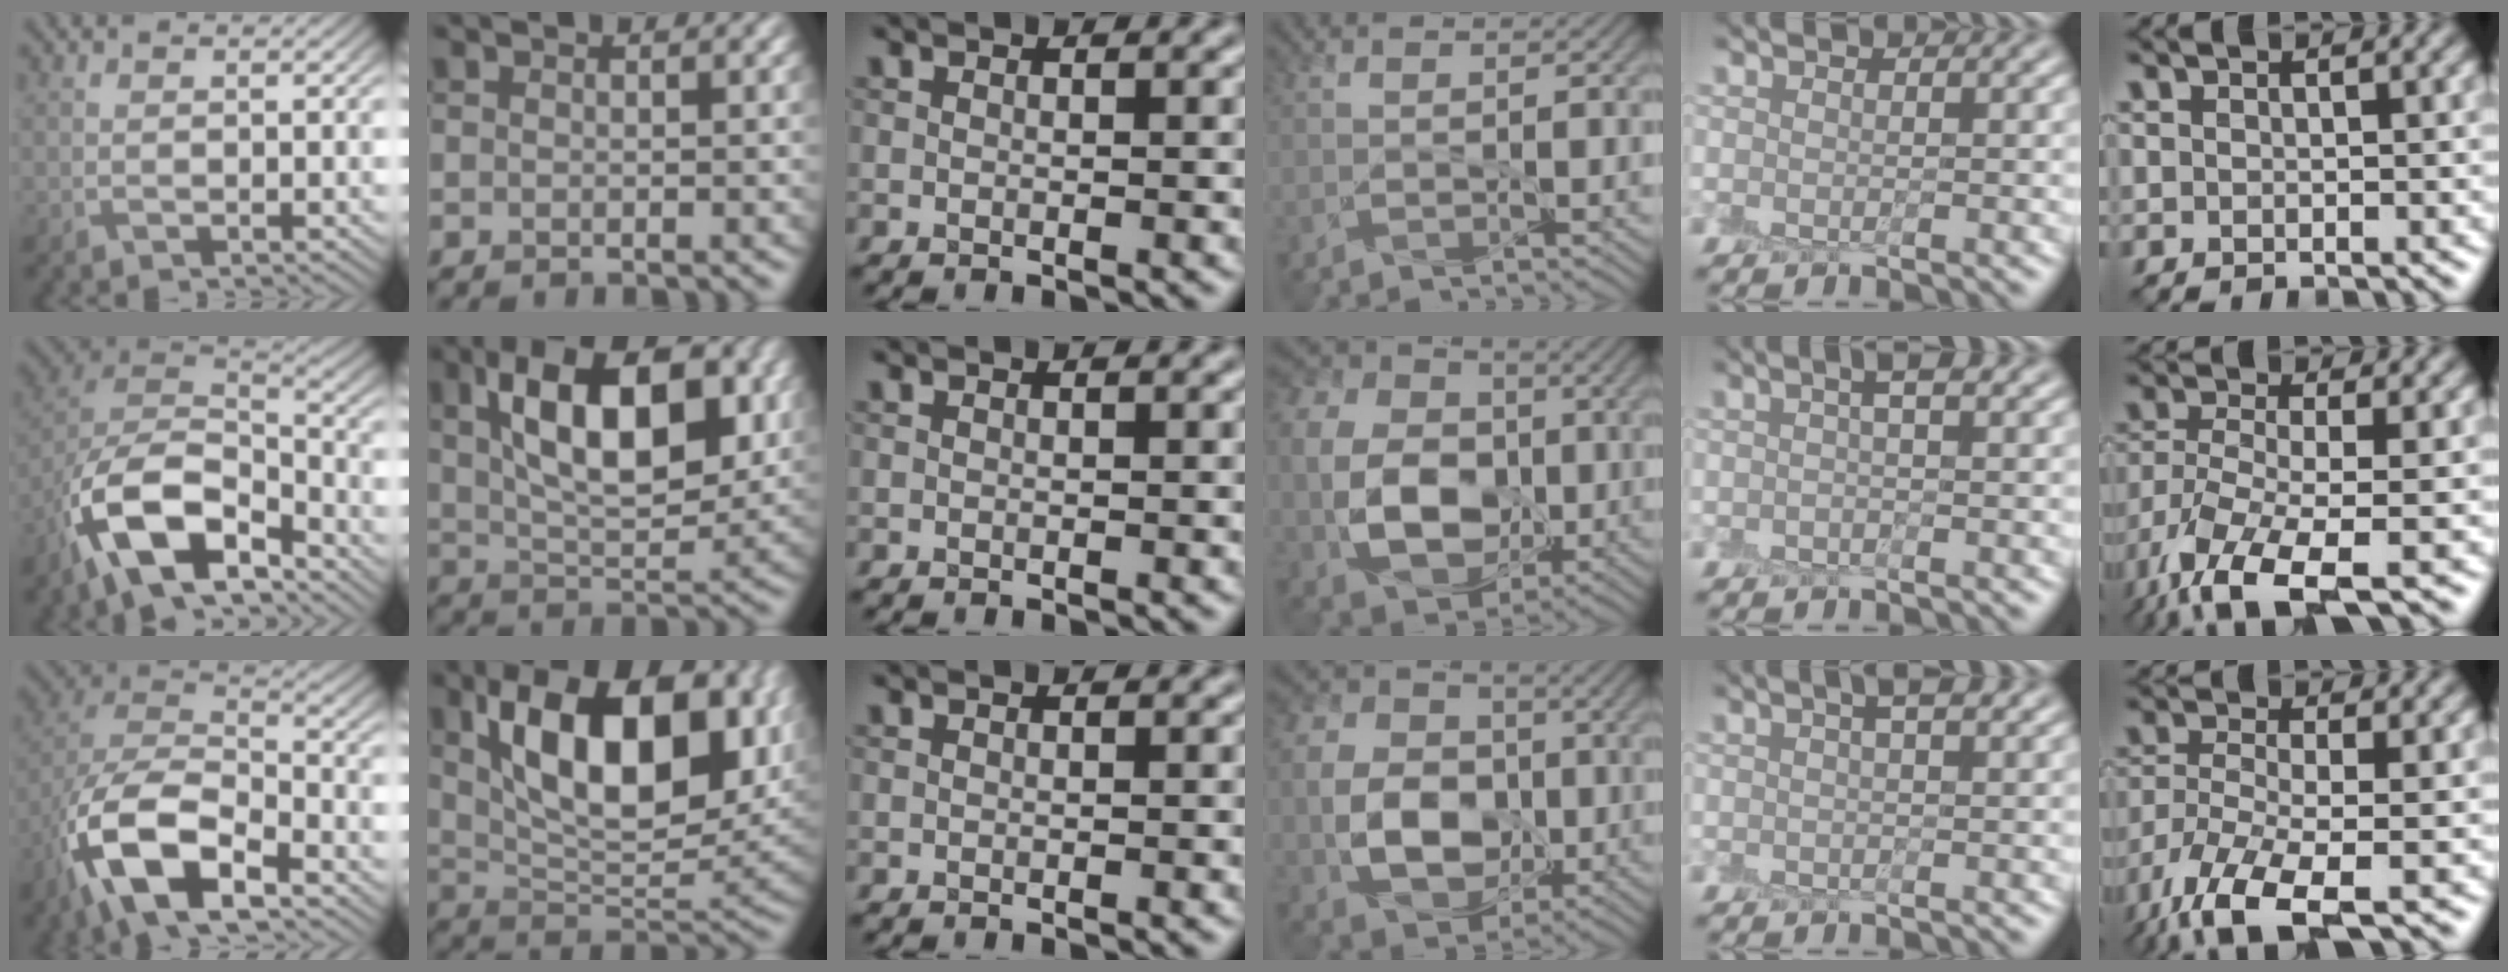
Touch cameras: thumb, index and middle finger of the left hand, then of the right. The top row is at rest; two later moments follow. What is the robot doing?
{"motion": "peel", "object": "envelope seal"}